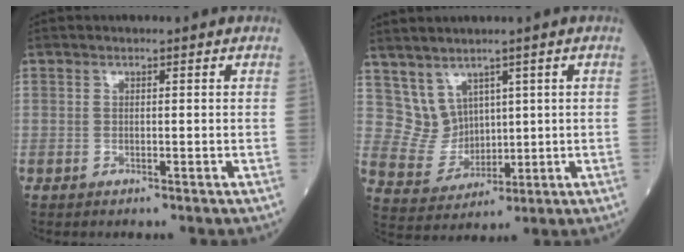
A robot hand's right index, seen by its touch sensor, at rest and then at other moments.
{"total": 5.5, "force": [3.2, 4.4, 0.7], "torque": [-0.024, 0.015, 0.077]}